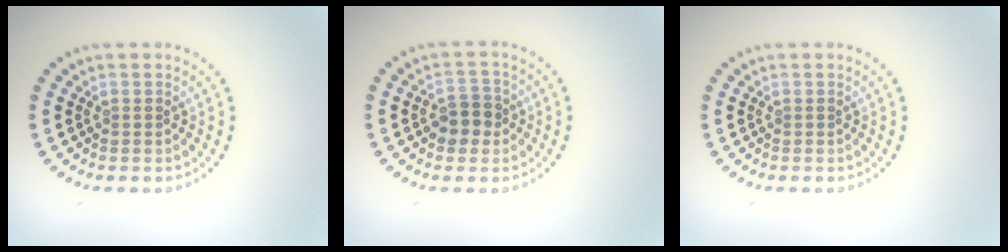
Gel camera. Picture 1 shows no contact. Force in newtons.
{"total": 2.6, "press": 2.5, "slide": 0.8}
{"total": 0.0}